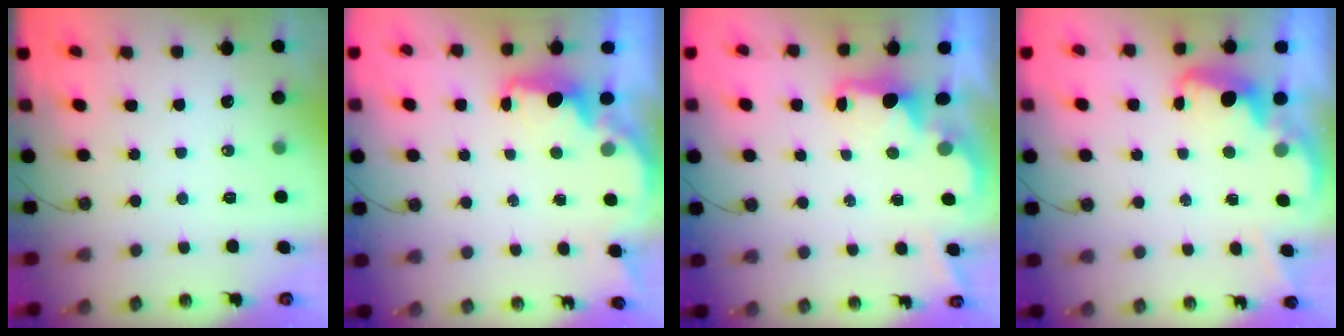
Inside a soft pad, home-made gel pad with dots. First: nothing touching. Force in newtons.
{"total": 2.1, "press": 2.1, "slide": 0.5}
{"total": 1.7, "press": 1.6, "slide": 0.7}
{"total": 2.6, "press": 2.4, "slide": 0.8}